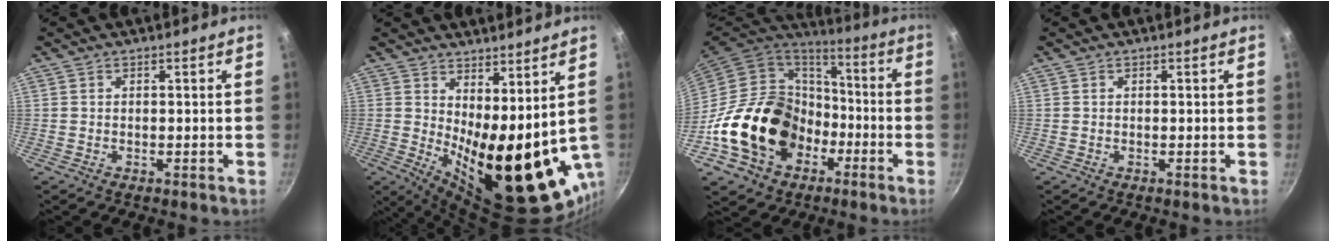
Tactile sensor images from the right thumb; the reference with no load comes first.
{"total": 17.7, "force": [3.4, 6.9, 16.0], "torque": [-0.203, -0.045, 0.070]}
{"total": 22.4, "force": [-6.8, 17.3, 12.5], "torque": [-0.199, 0.059, -0.103]}
{"total": 0.0}